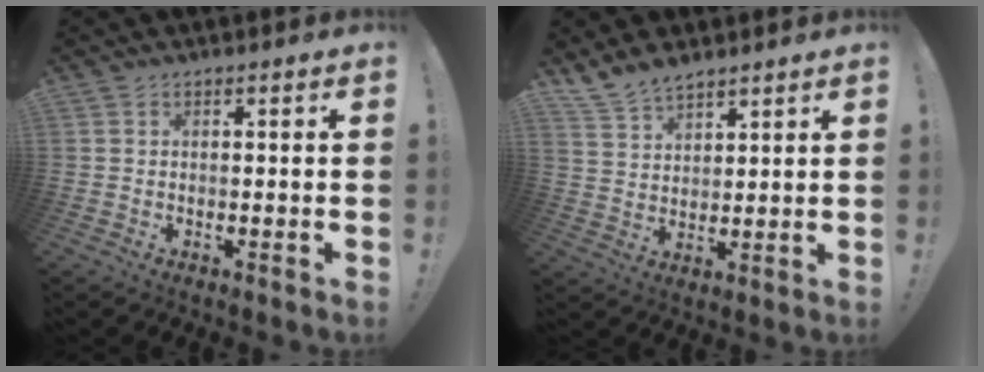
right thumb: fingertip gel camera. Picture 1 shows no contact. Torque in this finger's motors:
{"motor_torque": [-0.01, 0.01, 0.49, 0.39, 0.00]}